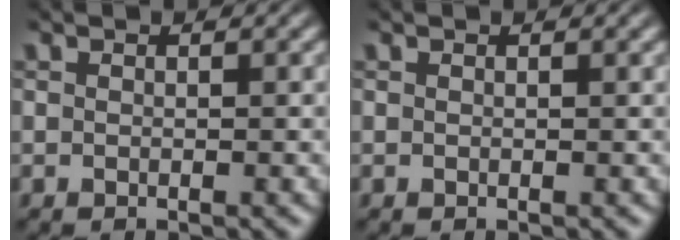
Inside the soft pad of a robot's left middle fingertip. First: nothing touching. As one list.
[{"total": 0.5, "force": [0.4, 0.1, 0.4], "torque": [-0.004, 0.005, 0.006]}]